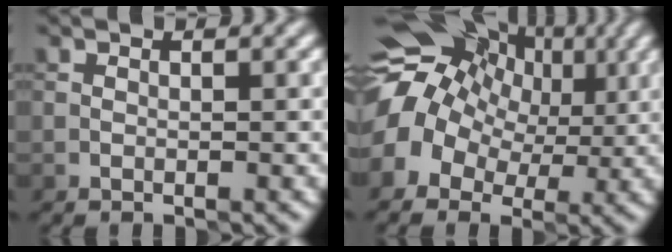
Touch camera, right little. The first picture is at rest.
{"total": 13.3, "force": [2.2, 10.5, 7.9], "torque": [-0.132, 0.016, 0.016]}